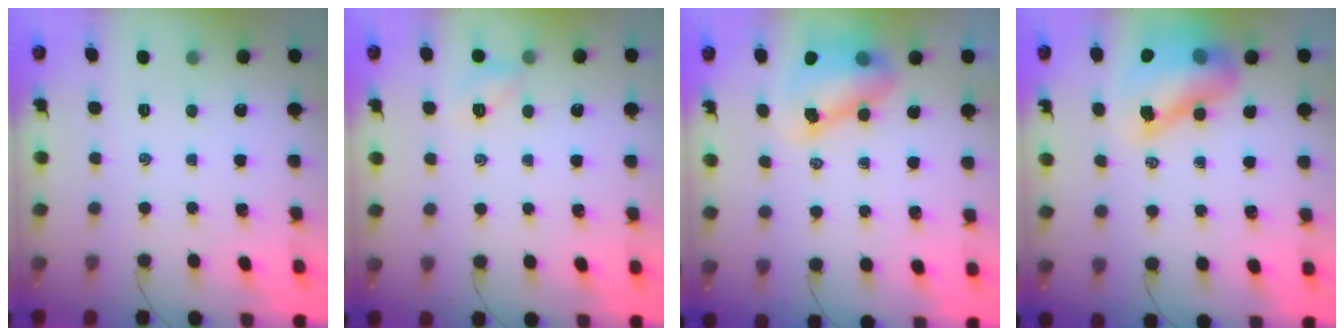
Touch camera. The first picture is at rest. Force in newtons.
{"total": 4.8, "press": 4.6, "slide": 1.4}
{"total": 8.5, "press": 8.2, "slide": 2.0}
{"total": 13.5, "press": 13.0, "slide": 3.7}